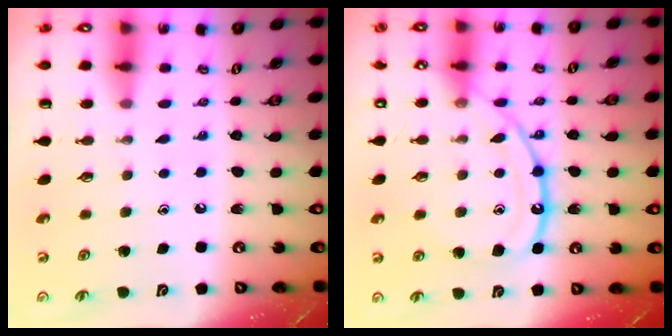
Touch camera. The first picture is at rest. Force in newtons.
{"total": 13.7, "press": 13.6, "slide": 1.2}